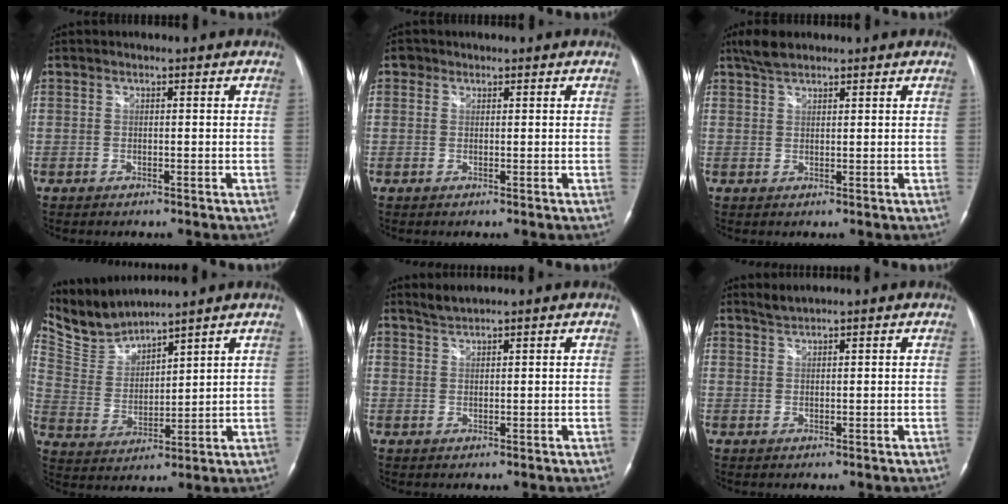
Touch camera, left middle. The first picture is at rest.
{"total": 1.2, "force": [0.7, 1.0, 0.1], "torque": [0.005, 0.002, 0.006]}
{"total": 3.5, "force": [2.9, 1.2, 1.6], "torque": [-0.040, 0.009, 0.056]}
{"total": 8.1, "force": [8.1, 0.3, 0.8], "torque": [-0.042, 0.008, 0.180]}
{"total": 1.7, "force": [1.6, -0.3, 0.2], "torque": [-0.004, 0.004, 0.037]}
{"total": 1.4, "force": [1.3, -0.3, 0.1], "torque": [-0.003, 0.003, 0.031]}